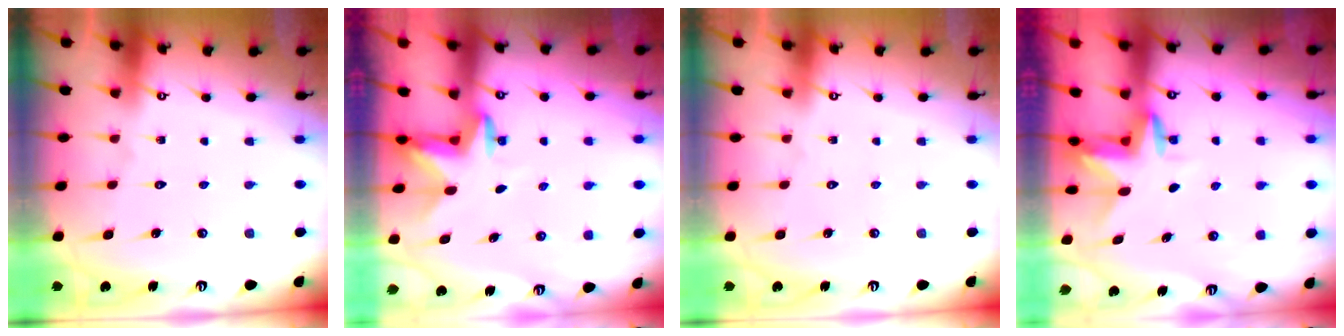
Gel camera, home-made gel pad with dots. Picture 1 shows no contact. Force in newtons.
{"total": 3.0, "press": 2.9, "slide": 0.7}
{"total": 0.0}
{"total": 3.1, "press": 3.0, "slide": 0.3}